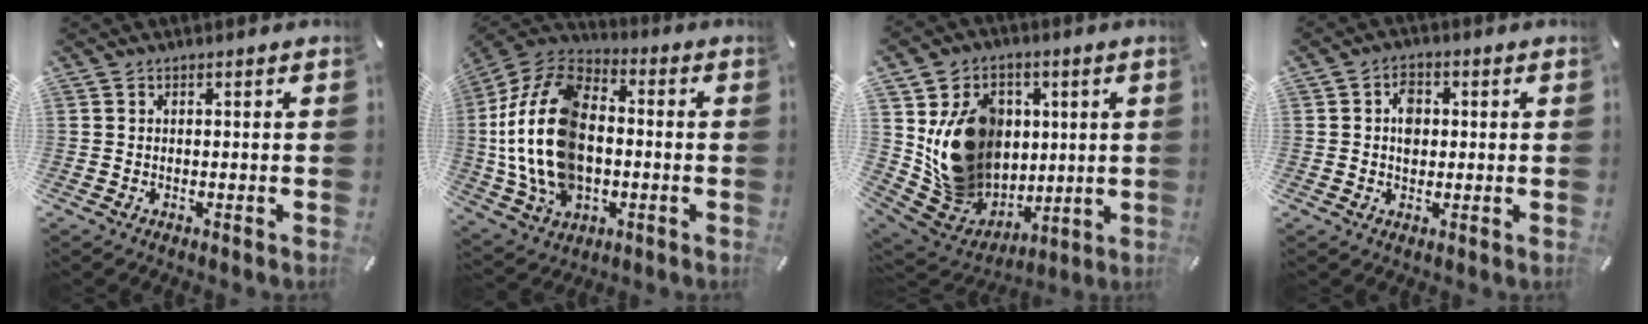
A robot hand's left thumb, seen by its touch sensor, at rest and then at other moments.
{"total": 21.0, "force": [-1.7, 14.5, 15.0], "torque": [-0.338, 0.017, -0.031]}
{"total": 17.7, "force": [2.9, 15.9, 7.1], "torque": [-0.105, -0.017, 0.072]}
{"total": 4.4, "force": [0.6, 3.5, 2.6], "torque": [-0.028, 0.001, 0.004]}